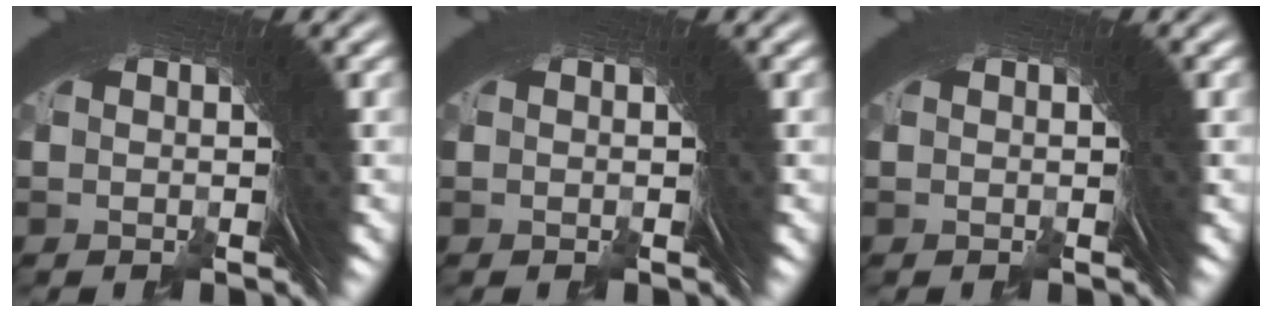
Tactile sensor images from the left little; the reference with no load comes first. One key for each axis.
{"total": 0.0}
{"total": 0.0}